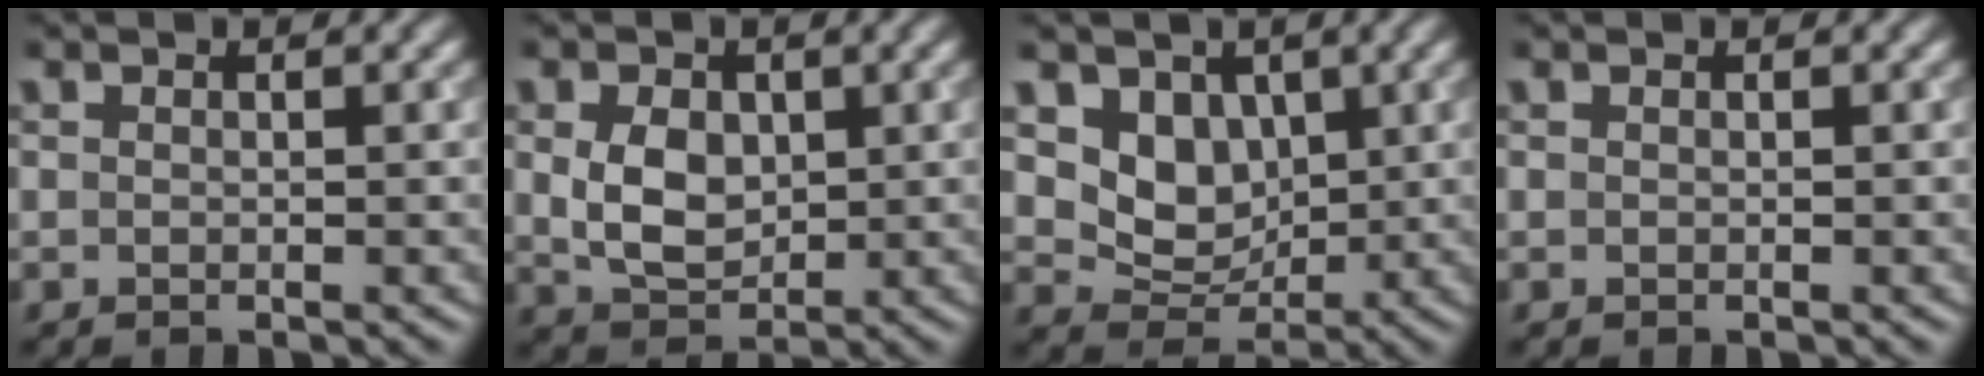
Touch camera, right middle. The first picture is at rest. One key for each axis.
{"total": 4.1, "fx": 0.5, "fy": 3.0, "fz": 2.8, "tx": -0.062, "ty": -0.004, "tz": 0.010}
{"total": 4.9, "fx": 1.5, "fy": 3.8, "fz": 2.7, "tx": -0.049, "ty": -0.014, "tz": 0.024}
{"total": 0.0}